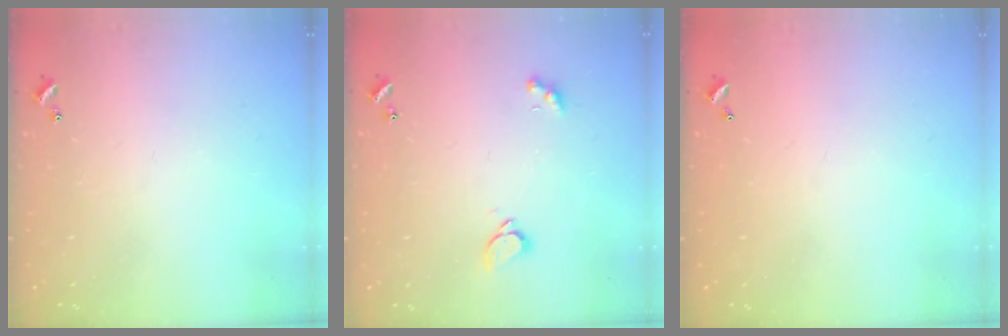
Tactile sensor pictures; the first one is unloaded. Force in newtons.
{"total": 1.8, "press": 1.6, "slide": 0.8}
{"total": 2.8, "press": 2.8, "slide": 0.1}